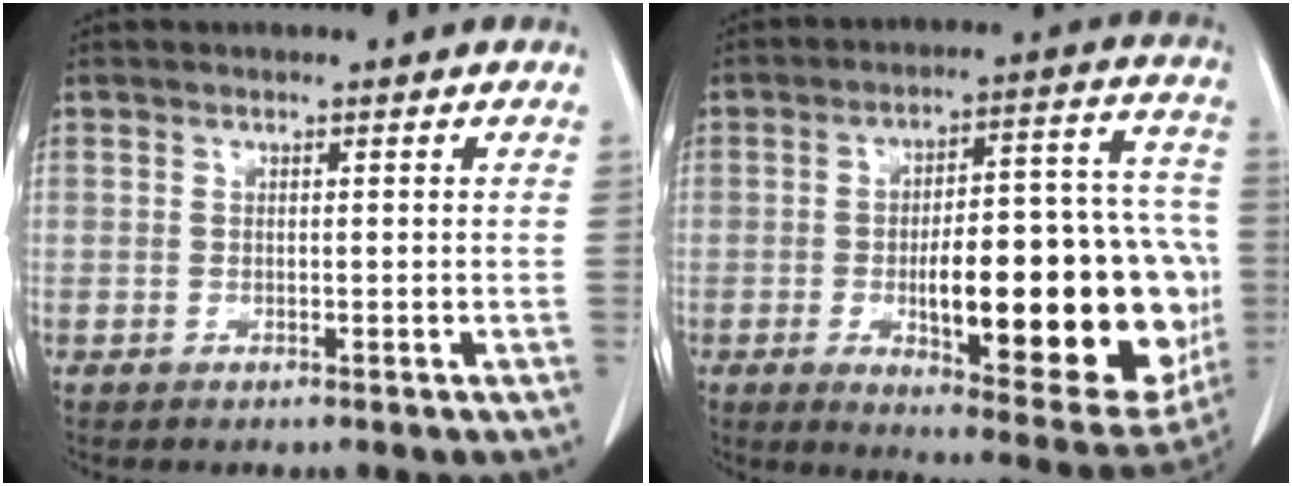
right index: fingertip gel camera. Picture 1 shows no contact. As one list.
[{"total": 27.2, "force": [-5.0, 7.8, 25.5], "torque": [-0.288, 0.020, -0.049]}]